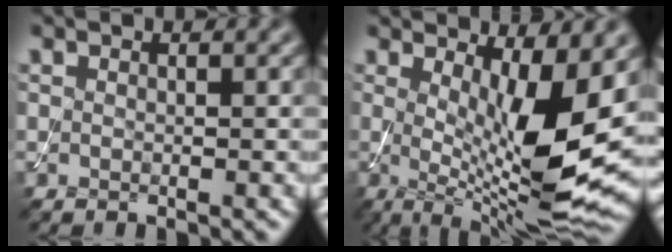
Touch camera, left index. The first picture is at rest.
{"total": 11.2, "force": [1.0, 3.2, 10.7], "torque": [-0.162, -0.025, 0.021]}